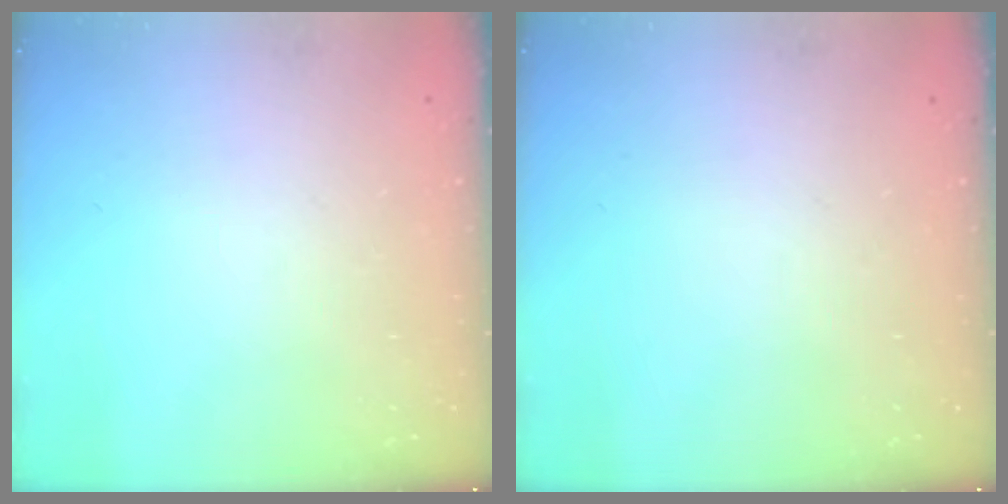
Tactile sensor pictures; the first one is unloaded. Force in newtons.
{"total": 0.0}